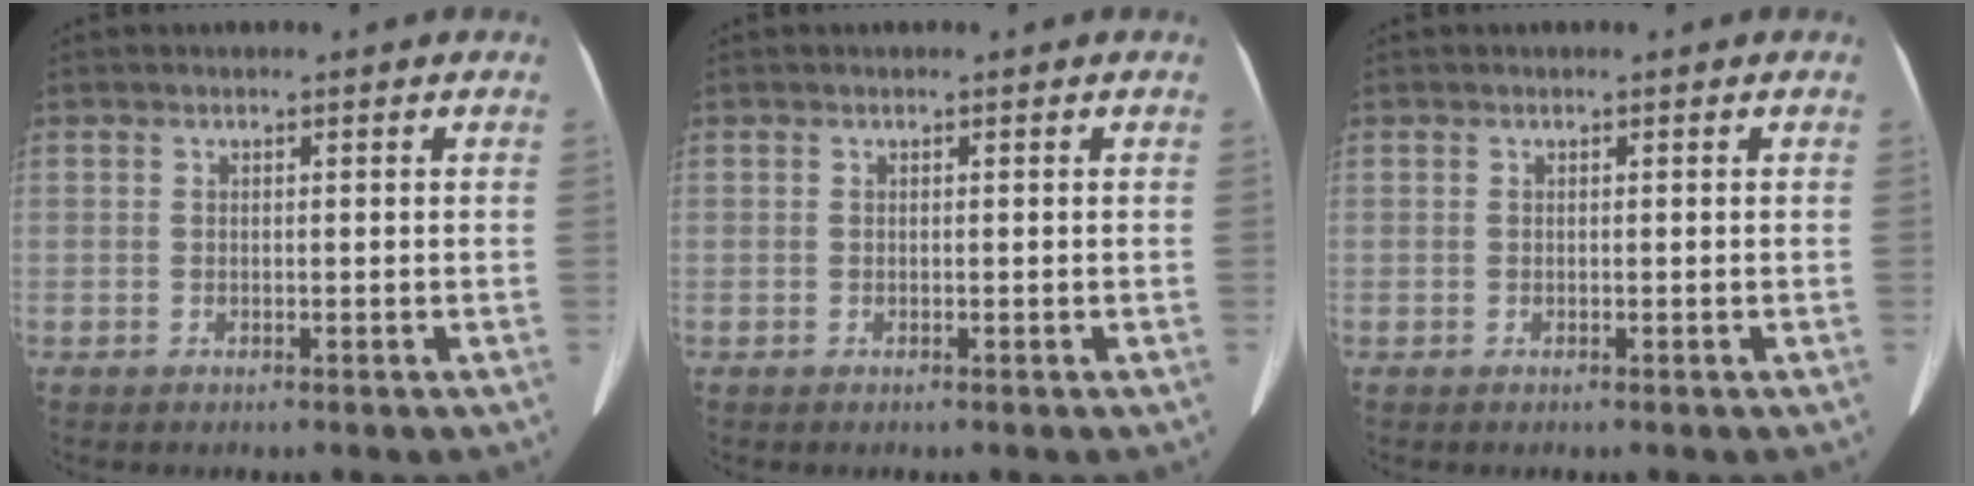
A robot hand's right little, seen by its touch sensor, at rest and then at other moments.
{"total": 0.0}
{"total": 0.0}